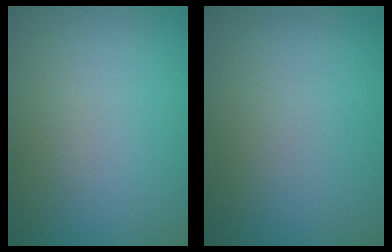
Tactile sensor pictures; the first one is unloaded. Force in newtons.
{"total": 0.0}